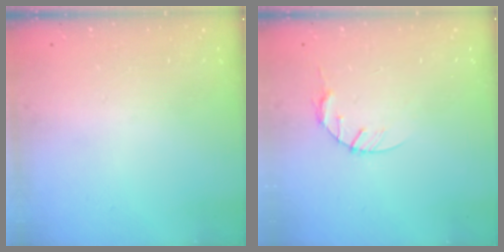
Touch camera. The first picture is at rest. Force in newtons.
{"total": 4.6, "press": 4.6, "slide": 0.6}